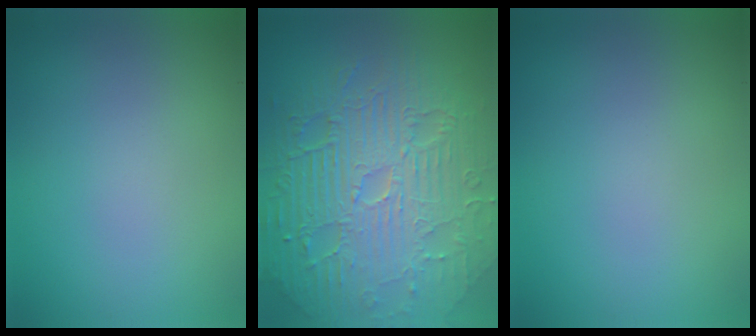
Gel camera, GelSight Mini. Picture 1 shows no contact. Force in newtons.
{"total": 11.6, "press": 7.5, "slide": 8.9}
{"total": 0.0}